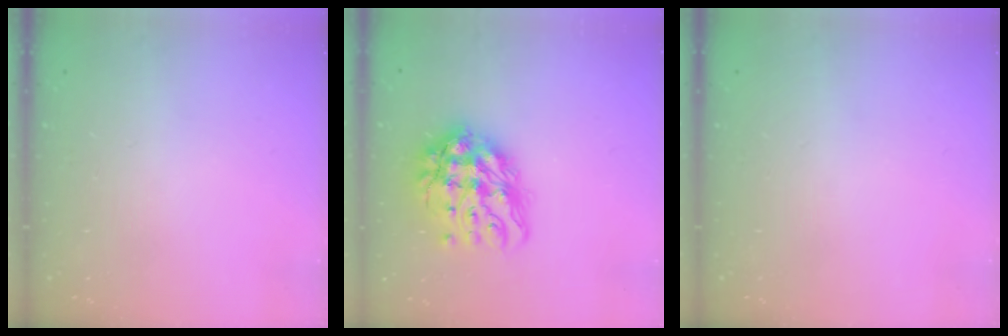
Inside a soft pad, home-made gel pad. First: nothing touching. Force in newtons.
{"total": 15.6, "press": 15.6, "slide": 1.1}
{"total": 0.0}